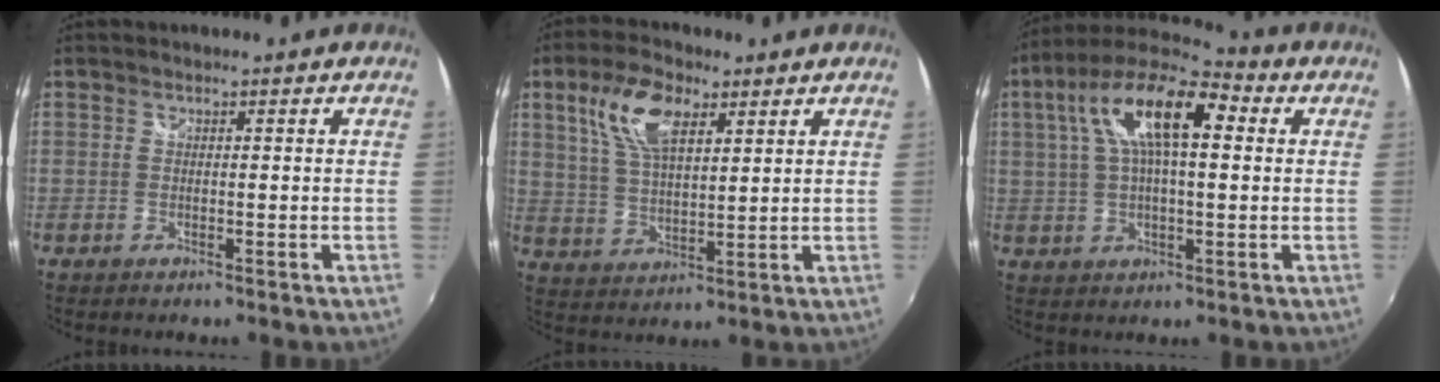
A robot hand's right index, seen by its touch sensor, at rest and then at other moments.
{"total": 10.8, "force": [5.2, 4.9, 8.1], "torque": [-0.162, 0.017, 0.104]}
{"total": 16.1, "force": [4.5, 5.9, 14.2], "torque": [-0.258, 0.031, 0.065]}